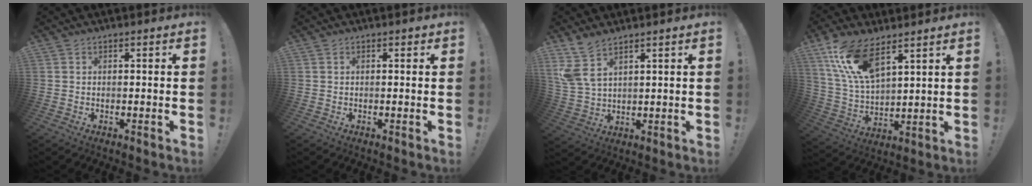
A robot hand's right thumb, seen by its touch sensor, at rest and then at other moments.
{"total": 0.6, "force": [0.2, 0.5, 0.2], "torque": [-0.004, 0.002, 0.004]}
{"total": 7.2, "force": [5.2, 2.8, 4.2], "torque": [-0.092, -0.023, 0.100]}
{"total": 14.6, "force": [9.6, 5.5, 9.5], "torque": [-0.196, -0.048, 0.179]}